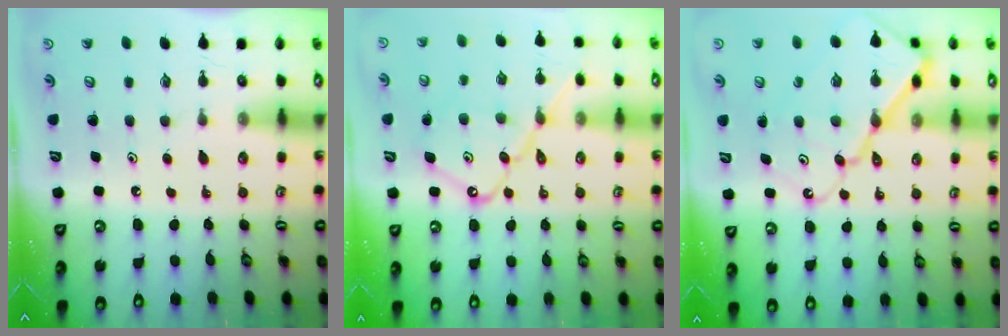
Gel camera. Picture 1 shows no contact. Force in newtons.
{"total": 14.6, "press": 14.5, "slide": 1.2}
{"total": 15.5, "press": 15.4, "slide": 1.4}